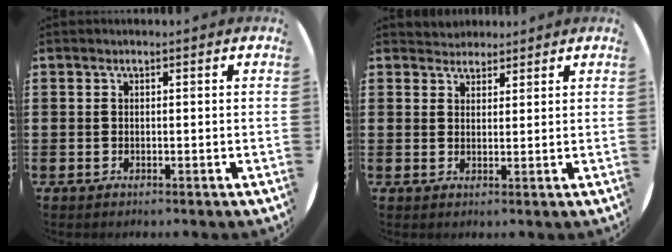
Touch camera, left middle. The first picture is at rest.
{"total": 2.2, "force": [2.1, 0.6, -0.2], "torque": [0.000, 0.001, 0.040]}